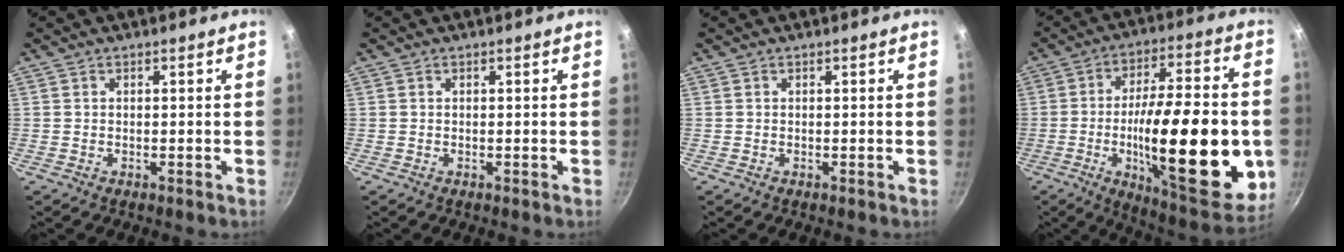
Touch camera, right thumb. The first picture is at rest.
{"total": 0.0}
{"total": 0.0}
{"total": 29.8, "force": [-5.1, 9.6, 27.7], "torque": [-0.391, 0.005, -0.073]}